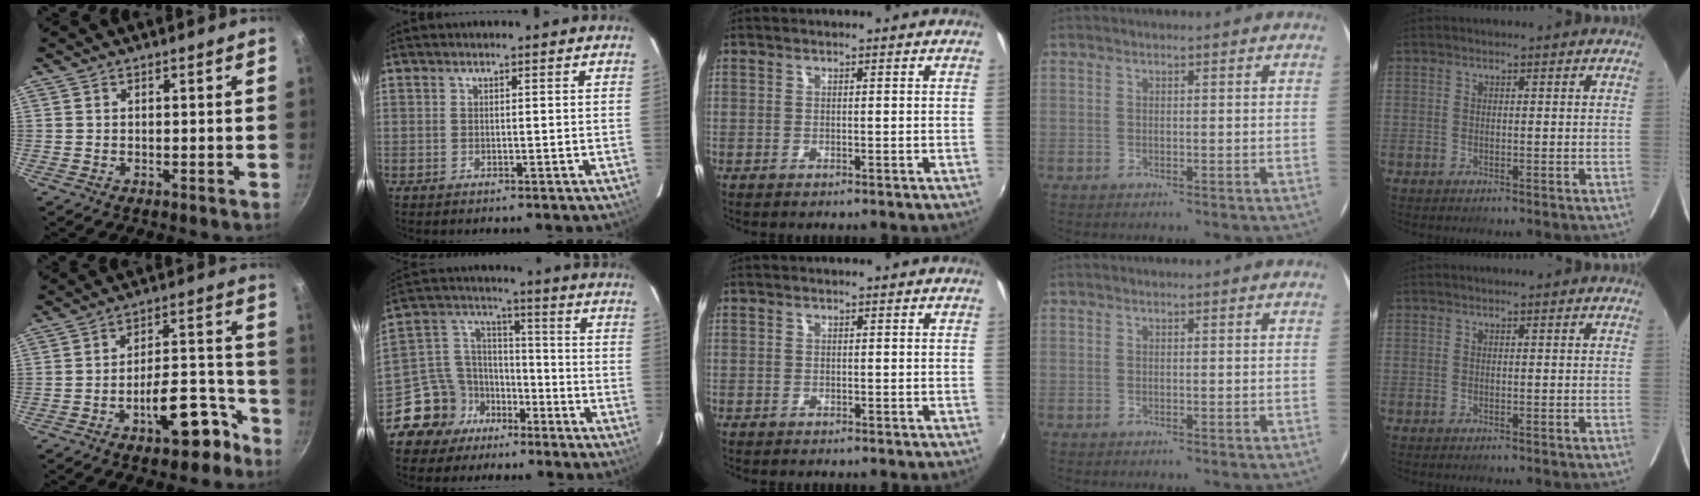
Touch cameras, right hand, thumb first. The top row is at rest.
{"thumb": {"total": 13.0, "force": [-7.3, 5.7, 9.2], "torque": [-0.089, 0.081, -0.098]}, "index": {"total": 11.6, "force": [-8.0, 8.1, 1.9], "torque": [-0.060, 0.060, -0.139]}, "middle": {"total": 0.6, "force": [-0.4, 0.5, 0.0], "torque": [-0.002, 0.002, -0.007]}}